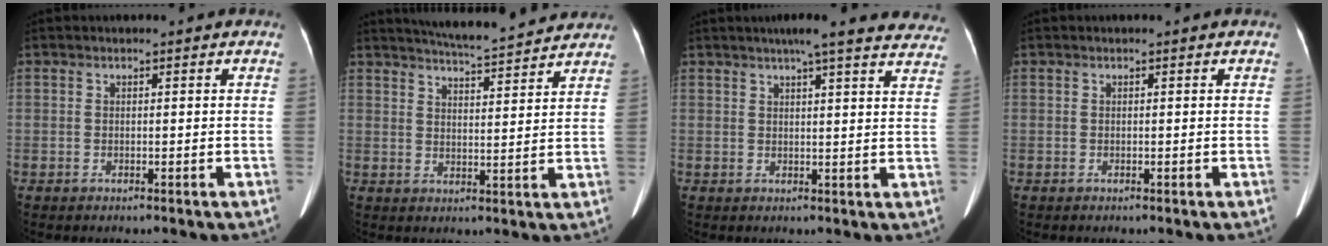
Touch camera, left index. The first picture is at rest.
{"total": 11.7, "force": [10.9, 0.7, 4.1], "torque": [-0.068, 0.010, 0.146]}
{"total": 18.6, "force": [16.4, 1.9, 8.5], "torque": [-0.105, -0.006, 0.182]}
{"total": 0.0}